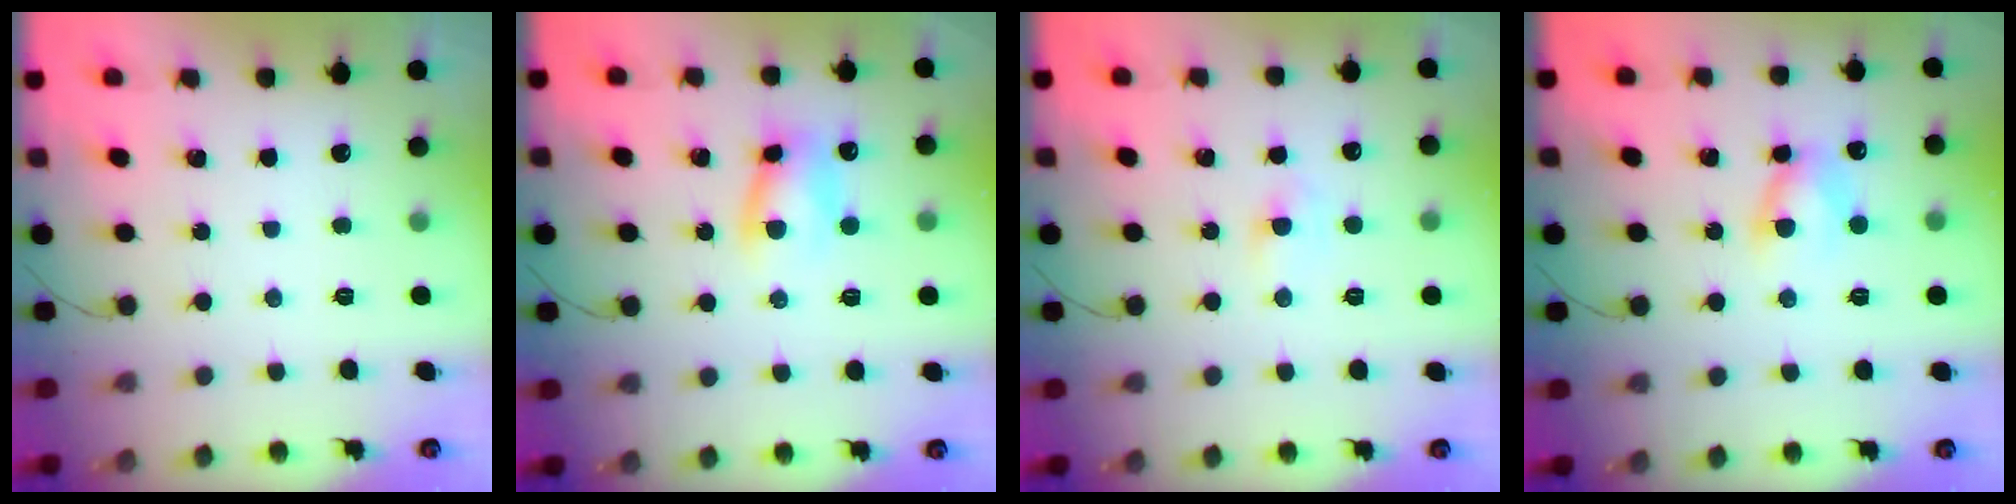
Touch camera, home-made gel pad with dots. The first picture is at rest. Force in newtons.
{"total": 8.0, "press": 7.9, "slide": 1.1}
{"total": 2.4, "press": 2.2, "slide": 0.9}
{"total": 6.2, "press": 6.2, "slide": 0.3}